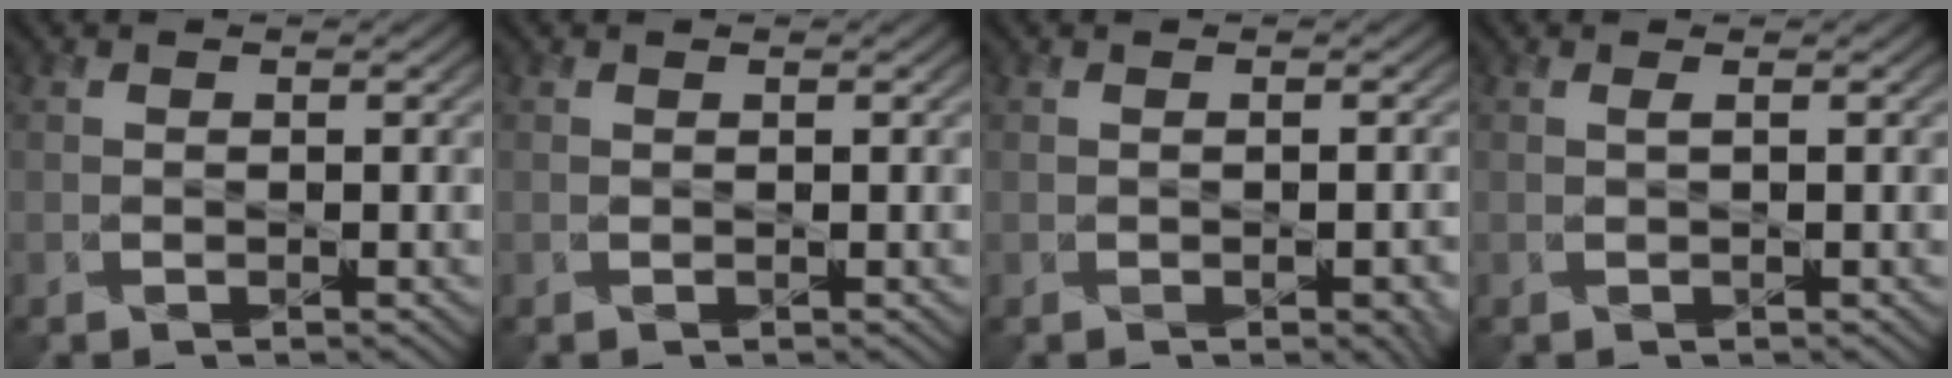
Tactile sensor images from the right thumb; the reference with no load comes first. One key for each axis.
{"total": 0.0}
{"total": 2.9, "fx": -1.0, "fy": 1.2, "fz": 2.5, "tx": -0.023, "ty": -0.005, "tz": 0.000}
{"total": 0.7, "fx": 0.4, "fy": 0.2, "fz": 0.5, "tx": -0.006, "ty": 0.003, "tz": 0.003}